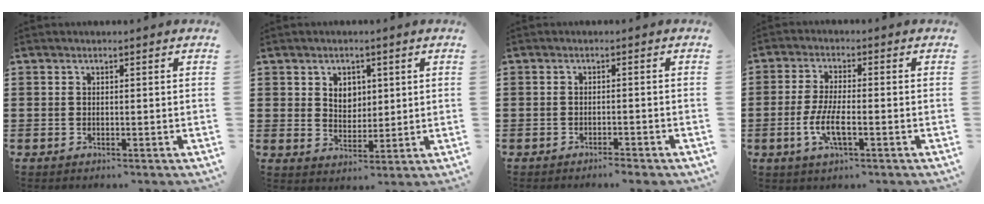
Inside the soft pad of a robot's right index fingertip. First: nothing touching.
{"total": 3.7, "force": [1.6, 3.0, 1.4], "torque": [-0.031, 0.008, 0.025]}
{"total": 1.4, "force": [-1.4, -0.1, 0.4], "torque": [-0.010, 0.001, -0.026]}
{"total": 5.5, "force": [-1.9, 1.5, 4.9], "torque": [-0.110, -0.007, -0.040]}